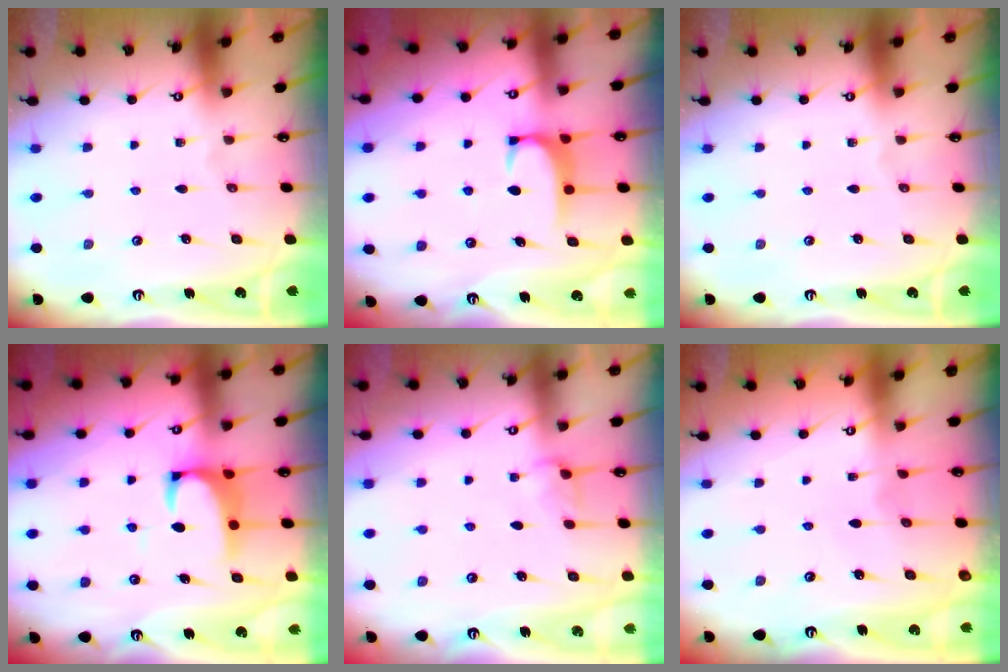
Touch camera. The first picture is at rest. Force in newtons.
{"total": 2.0, "press": 1.9, "slide": 0.5}
{"total": 0.0}
{"total": 2.4, "press": 2.2, "slide": 1.0}
{"total": 2.8, "press": 2.8, "slide": 0.4}
{"total": 2.8, "press": 2.8, "slide": 0.3}